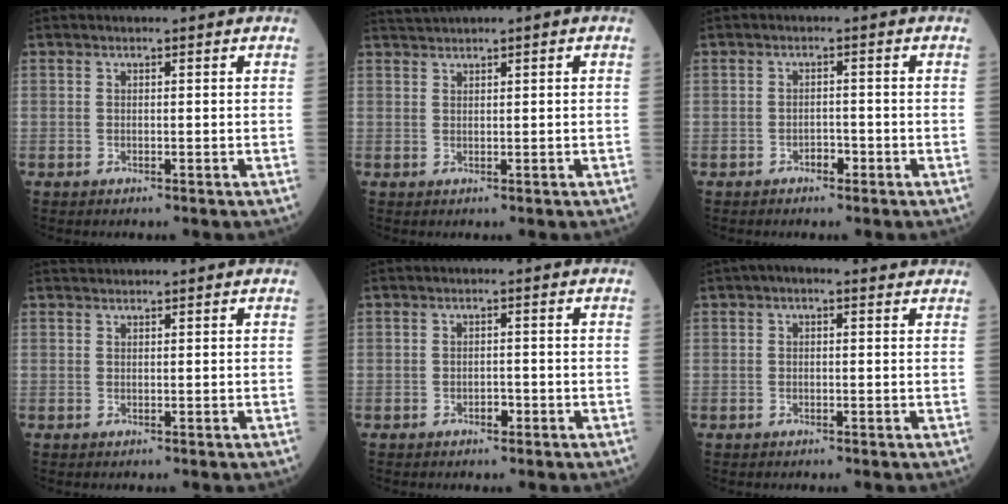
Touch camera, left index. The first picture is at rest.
{"total": 1.8, "force": [1.4, -0.2, 1.1], "torque": [-0.028, 0.018, 0.034]}
{"total": 1.6, "force": [-1.1, 0.8, 0.9], "torque": [-0.010, 0.004, -0.019]}
{"total": 0.8, "force": [0.7, -0.3, -0.1], "torque": [-0.006, 0.007, 0.020]}
{"total": 1.3, "force": [-0.8, 0.7, 0.8], "torque": [-0.011, 0.003, -0.012]}
{"total": 2.7, "force": [1.8, 1.0, 1.8], "torque": [-0.027, 0.023, 0.017]}